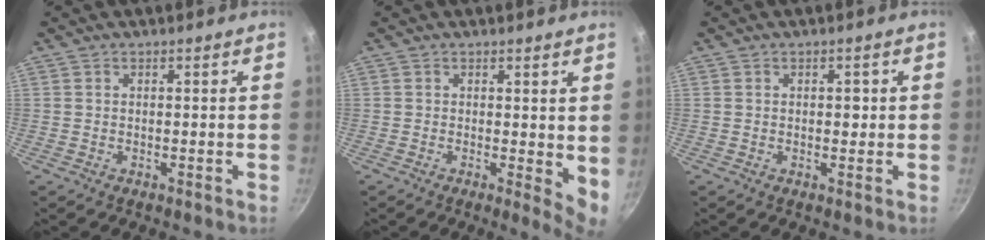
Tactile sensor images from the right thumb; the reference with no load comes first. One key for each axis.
{"total": 4.8, "fx": 0.7, "fy": 1.8, "fz": 4.4, "tx": -0.055, "ty": -0.010, "tz": 0.008}
{"total": 1.4, "fx": 0.2, "fy": 0.9, "fz": 1.0, "tx": -0.005, "ty": 0.002, "tz": 0.003}